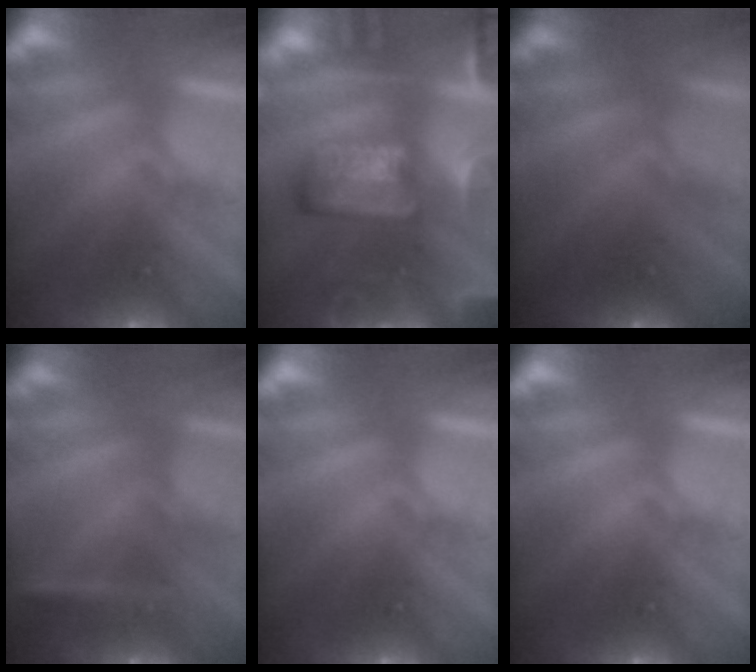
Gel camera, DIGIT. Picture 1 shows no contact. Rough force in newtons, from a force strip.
{"total": 8.7}
{"total": 1.9}
{"total": 2.4}
{"total": 0.0}
{"total": 0.0}